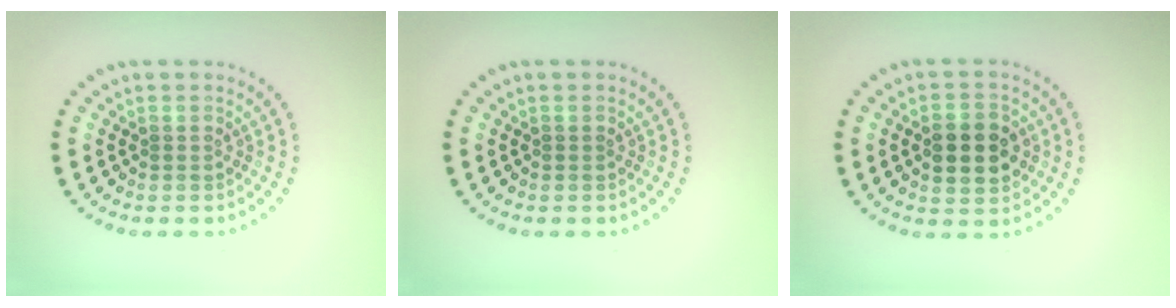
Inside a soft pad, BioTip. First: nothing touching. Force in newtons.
{"total": 0.0}
{"total": 4.6, "press": 4.6, "slide": 0.2}